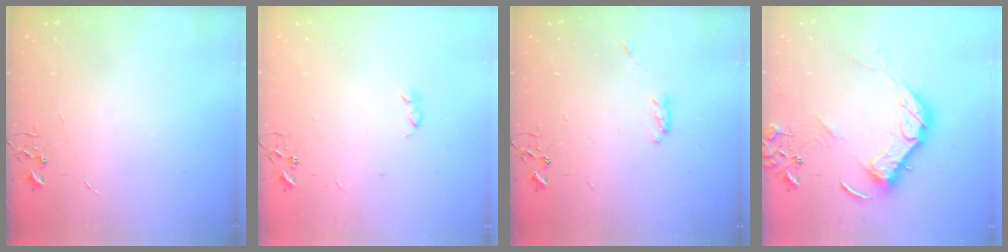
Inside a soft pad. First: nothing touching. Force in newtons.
{"total": 2.8, "press": 2.7, "slide": 0.5}
{"total": 3.7, "press": 3.7, "slide": 0.6}
{"total": 15.7, "press": 15.5, "slide": 2.2}